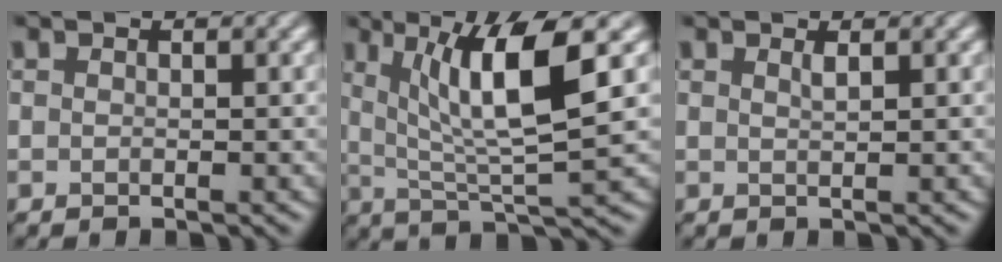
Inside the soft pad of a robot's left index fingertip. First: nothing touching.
{"total": 8.4, "force": [2.7, 1.6, 7.8], "torque": [-0.129, -0.004, 0.050]}
{"total": 0.7, "force": [0.5, 0.2, 0.5], "torque": [-0.005, 0.000, 0.009]}